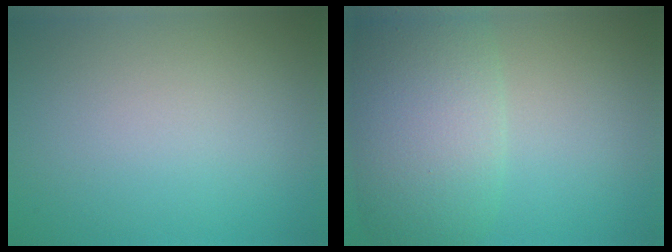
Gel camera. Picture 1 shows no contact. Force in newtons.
{"total": 8.4, "press": 8.4, "slide": 0.4}